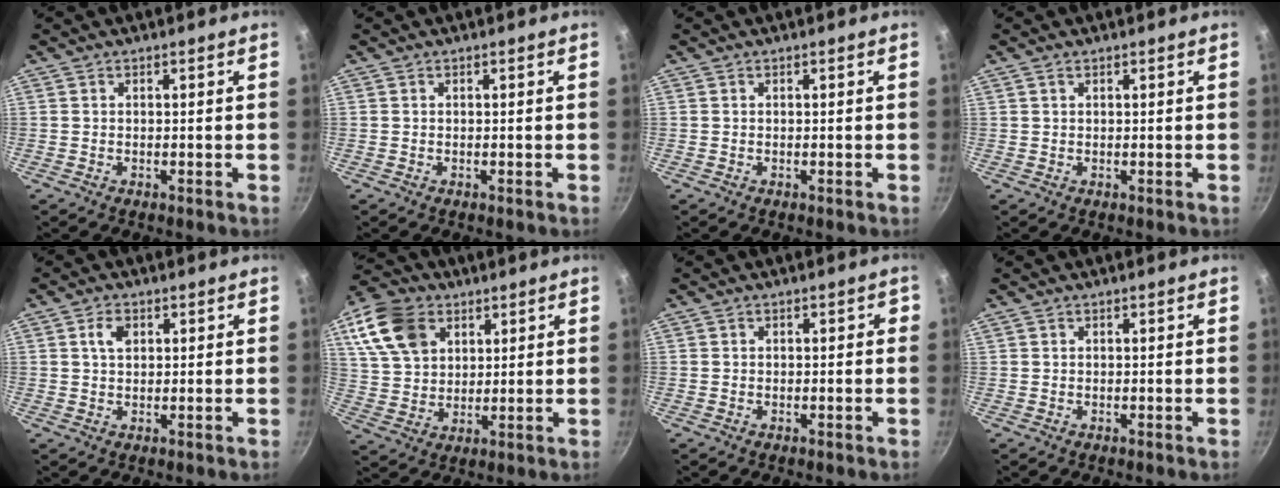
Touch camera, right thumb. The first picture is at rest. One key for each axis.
{"total": 0.0}
{"total": 0.0}
{"total": 0.8, "fx": 0.5, "fy": 0.4, "fz": 0.4, "tx": -0.008, "ty": 0.001, "tz": 0.010}
{"total": 3.1, "fx": 1.0, "fy": 2.0, "fz": 2.2, "tx": -0.032, "ty": 0.000, "tz": 0.017}
{"total": 13.5, "fx": 5.9, "fy": 9.6, "fz": 7.5, "tx": -0.126, "ty": -0.005, "tz": 0.112}
{"total": 0.6, "fx": -0.1, "fy": 0.5, "fz": 0.1, "tx": 0.005, "ty": 0.004, "tz": -0.003}
{"total": 0.0}